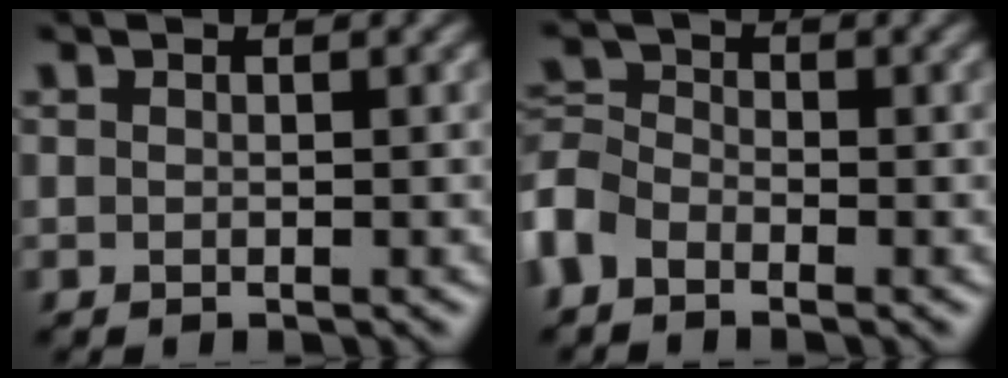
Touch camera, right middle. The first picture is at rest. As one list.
[{"total": 3.5, "force": [-2.1, 2.3, 1.7], "torque": [-0.038, 0.008, -0.059]}]